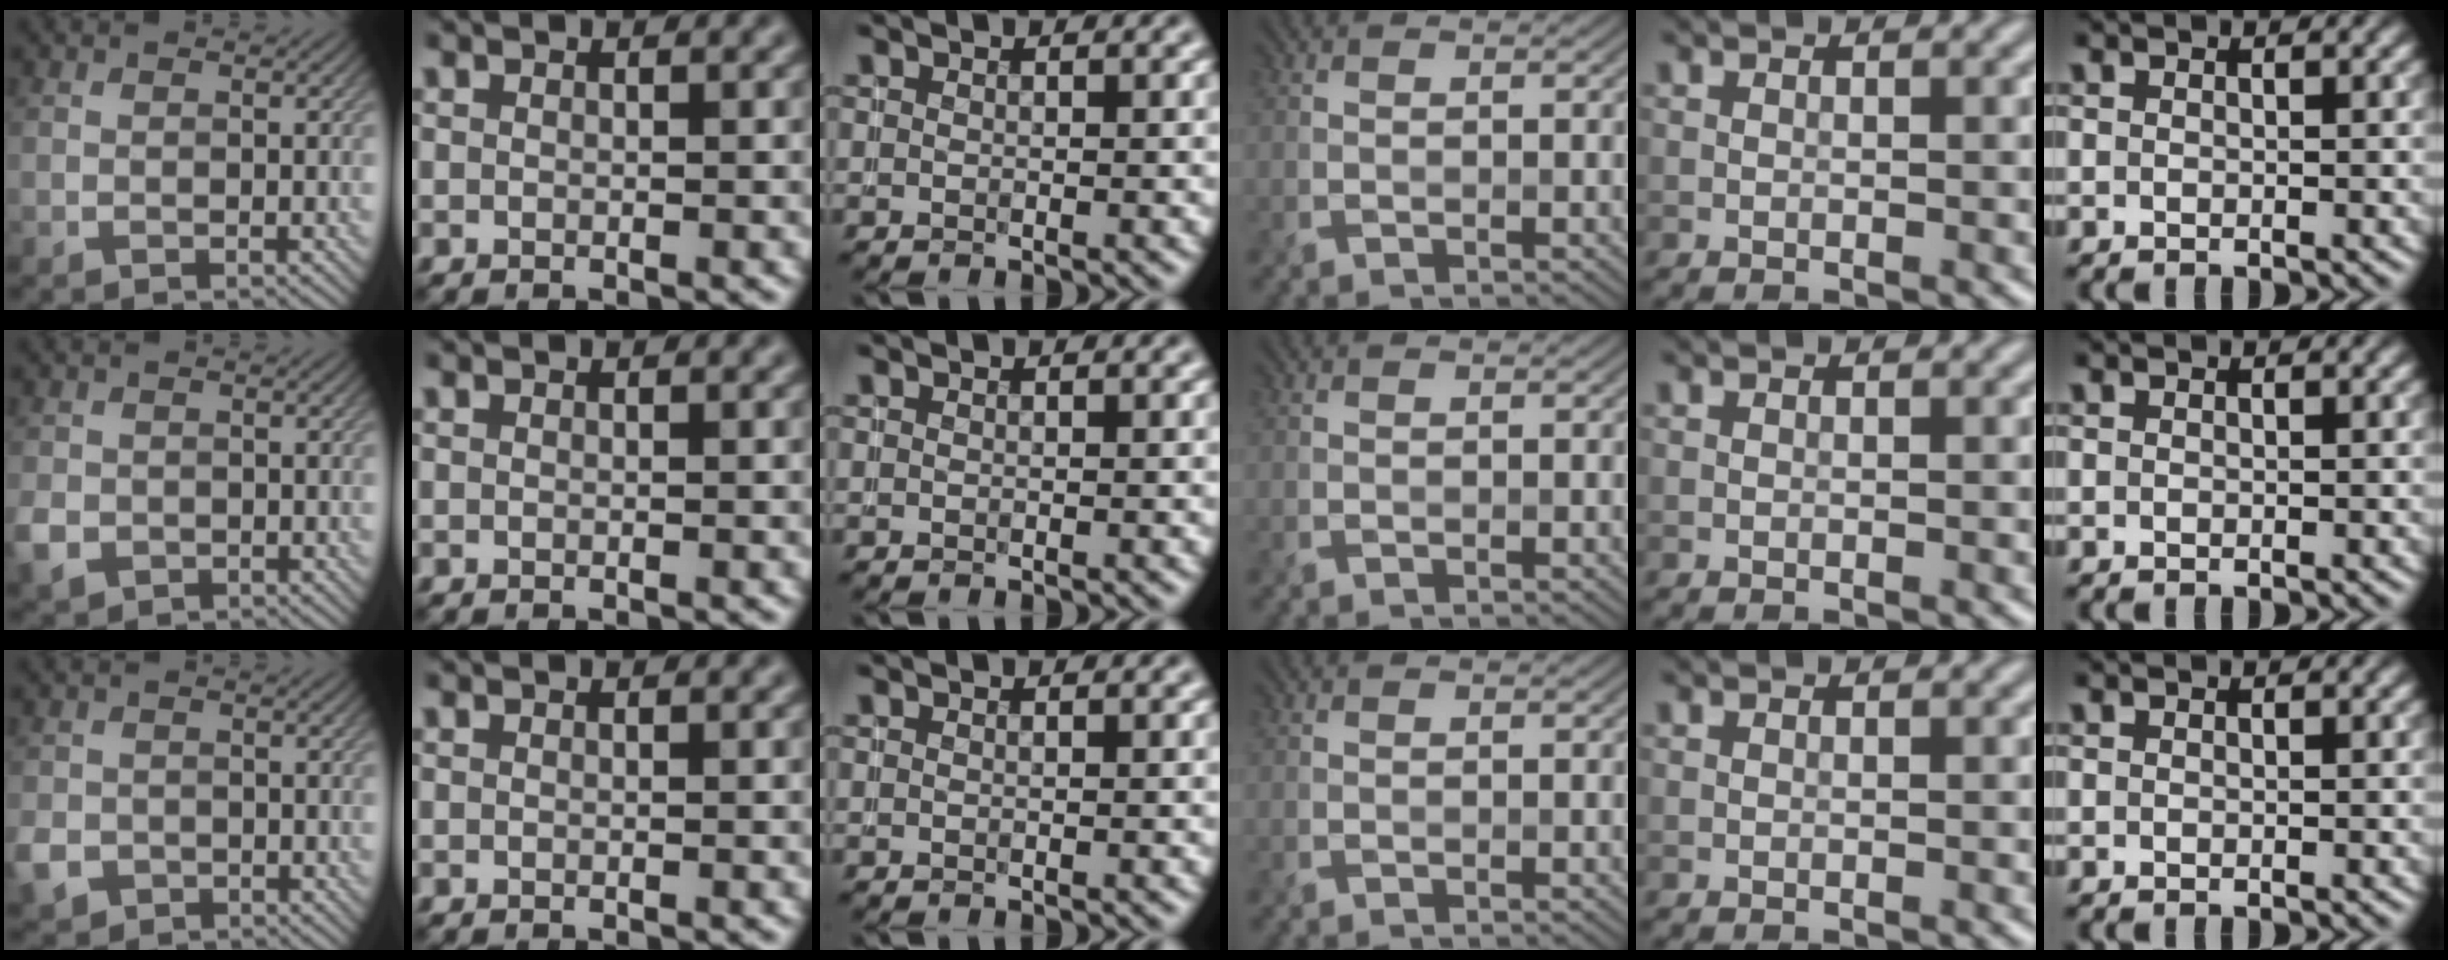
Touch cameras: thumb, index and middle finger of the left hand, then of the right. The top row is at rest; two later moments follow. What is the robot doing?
{"motion": "insert", "object": "file holder"}